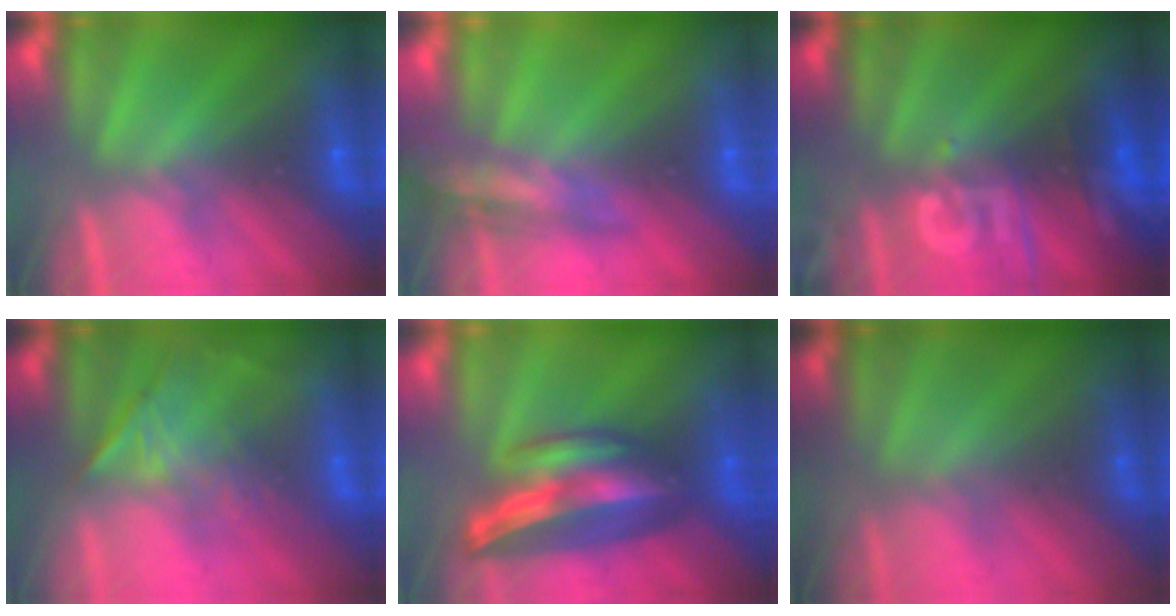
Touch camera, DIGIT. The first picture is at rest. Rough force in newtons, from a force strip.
{"total": 2.4}
{"total": 2.9}
{"total": 1.2}
{"total": 6.9}
{"total": 1.8}